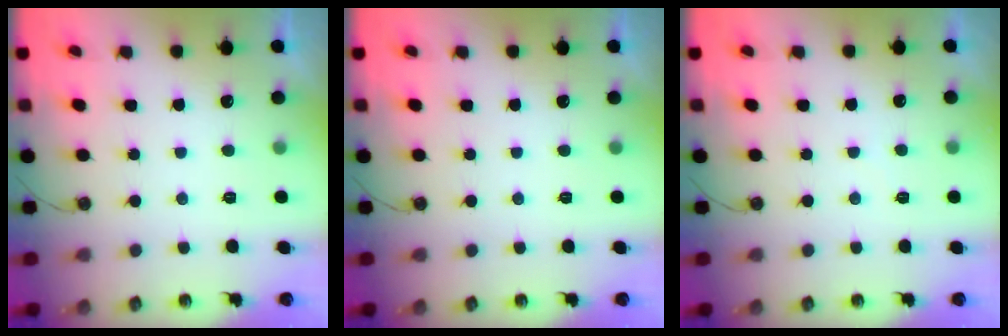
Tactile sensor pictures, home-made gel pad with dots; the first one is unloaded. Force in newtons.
{"total": 0.0}
{"total": 2.4, "press": 2.4, "slide": 0.4}